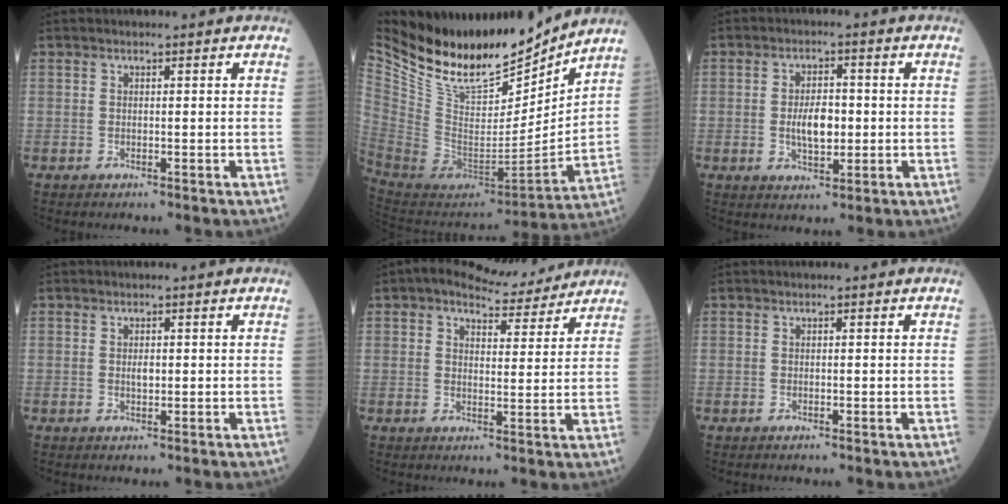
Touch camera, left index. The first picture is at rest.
{"total": 24.4, "force": [20.0, 7.1, 12.1], "torque": [-0.239, -0.027, 0.348]}
{"total": 5.3, "force": [-0.6, 2.5, 4.6], "torque": [-0.084, -0.001, -0.009]}
{"total": 1.0, "force": [-0.1, 0.6, 0.8], "torque": [-0.014, -0.004, -0.001]}
{"total": 7.4, "force": [6.5, 2.7, 2.3], "torque": [-0.035, 0.014, 0.087]}
{"total": 0.0}